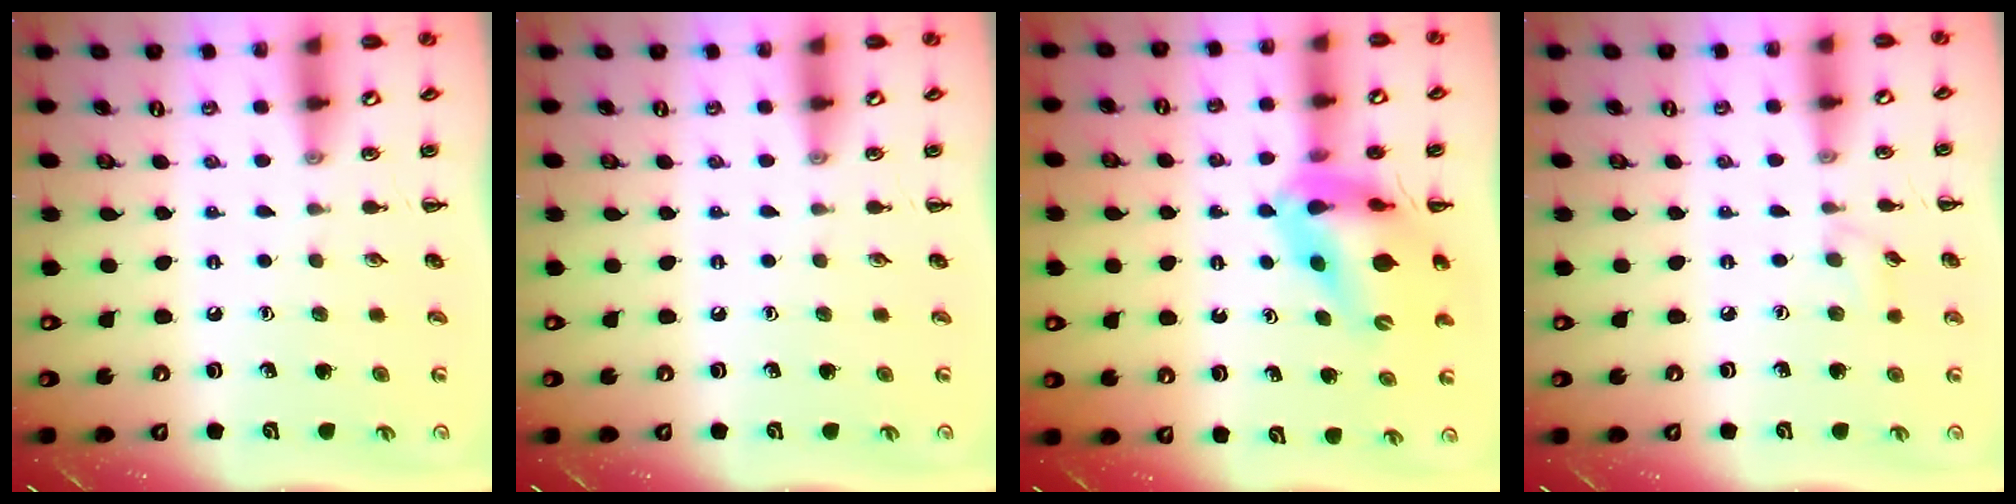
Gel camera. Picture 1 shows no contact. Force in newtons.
{"total": 0.0}
{"total": 12.2, "press": 11.7, "slide": 3.4}
{"total": 3.9, "press": 3.6, "slide": 1.5}